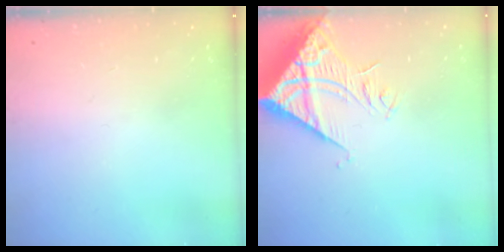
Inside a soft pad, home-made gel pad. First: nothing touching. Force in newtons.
{"total": 15.4, "press": 15.2, "slide": 1.8}